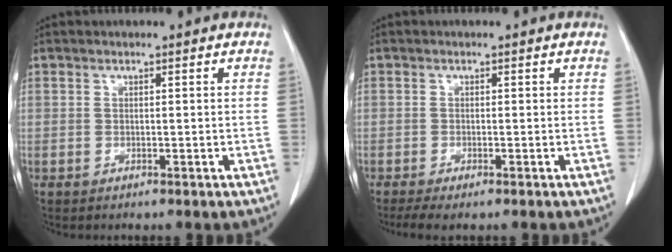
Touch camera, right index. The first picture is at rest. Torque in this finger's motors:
{"motor_torque": [0.11, -0.08, 0.15, 0.03]}